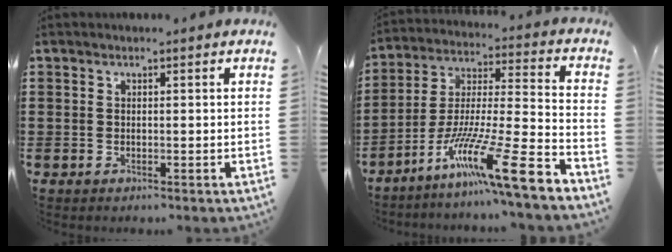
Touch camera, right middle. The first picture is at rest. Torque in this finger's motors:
{"motor_torque": [1.93, -0.21, 0.70, 0.18]}